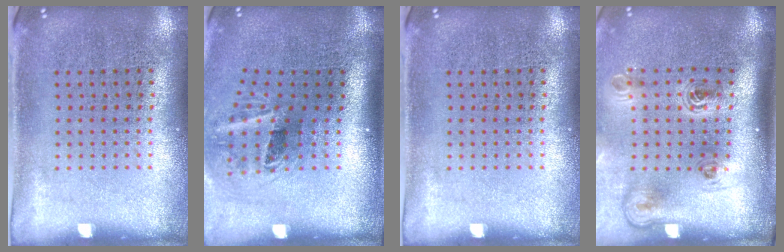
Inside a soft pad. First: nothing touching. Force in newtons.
{"total": 2.1, "press": 1.3, "slide": 1.7}
{"total": 0.0}
{"total": 2.3, "press": 1.4, "slide": 1.8}